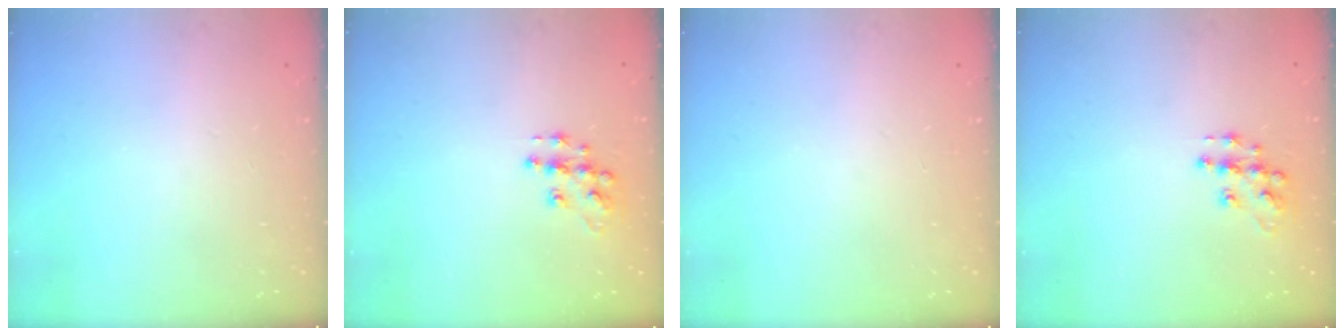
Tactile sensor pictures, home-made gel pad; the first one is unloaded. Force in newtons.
{"total": 9.3, "press": 9.3, "slide": 0.4}
{"total": 0.0}
{"total": 9.3, "press": 9.3, "slide": 0.4}